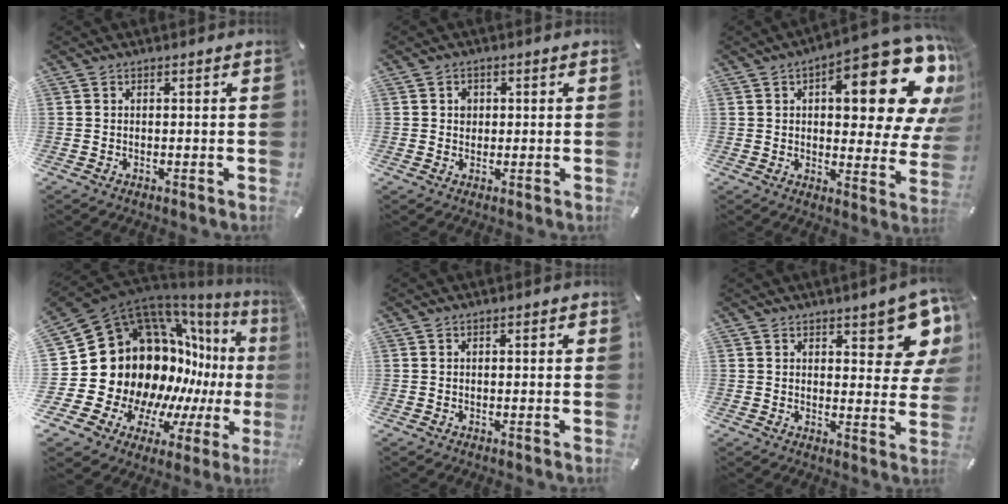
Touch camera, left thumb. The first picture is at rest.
{"total": 2.3, "force": [0.3, 2.1, 0.9], "torque": [-0.004, 0.000, -0.002]}
{"total": 20.2, "force": [9.6, 7.9, 15.9], "torque": [-0.193, -0.080, 0.145]}
{"total": 24.9, "force": [1.7, 19.9, 15.0], "torque": [-0.237, -0.103, 0.099]}
{"total": 0.9, "force": [-0.1, 0.3, 0.8], "torque": [-0.015, 0.001, -0.002]}
{"total": 10.7, "force": [6.8, 4.3, 7.0], "torque": [-0.066, -0.053, 0.114]}